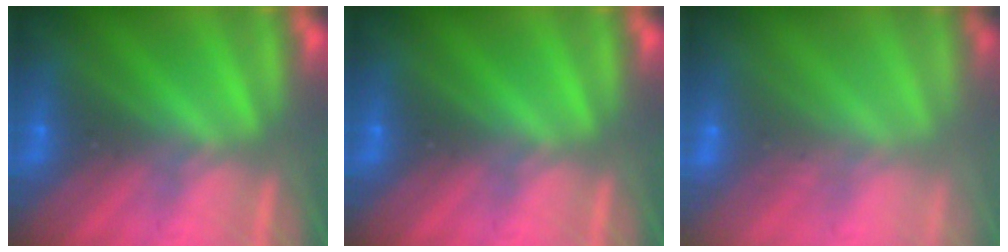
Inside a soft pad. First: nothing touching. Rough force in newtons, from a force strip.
{"total": 0.0}
{"total": 2.5}